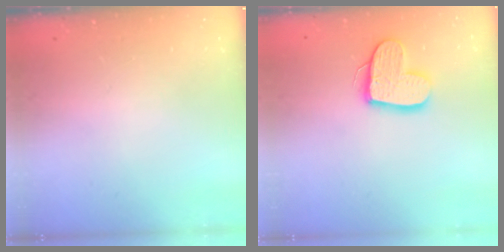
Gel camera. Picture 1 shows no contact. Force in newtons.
{"total": 13.7, "press": 13.6, "slide": 1.1}